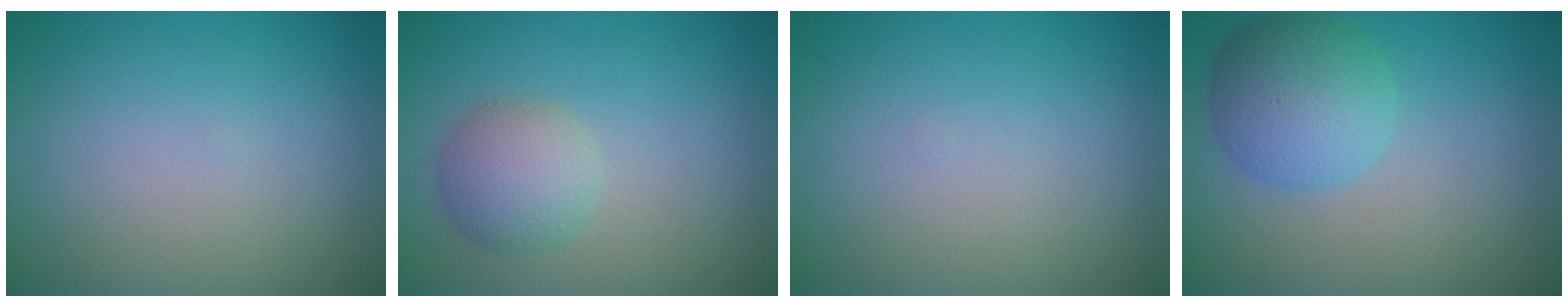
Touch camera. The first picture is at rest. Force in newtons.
{"total": 3.3, "press": 3.3, "slide": 0.1}
{"total": 0.0}
{"total": 5.2, "press": 5.2, "slide": 0.2}